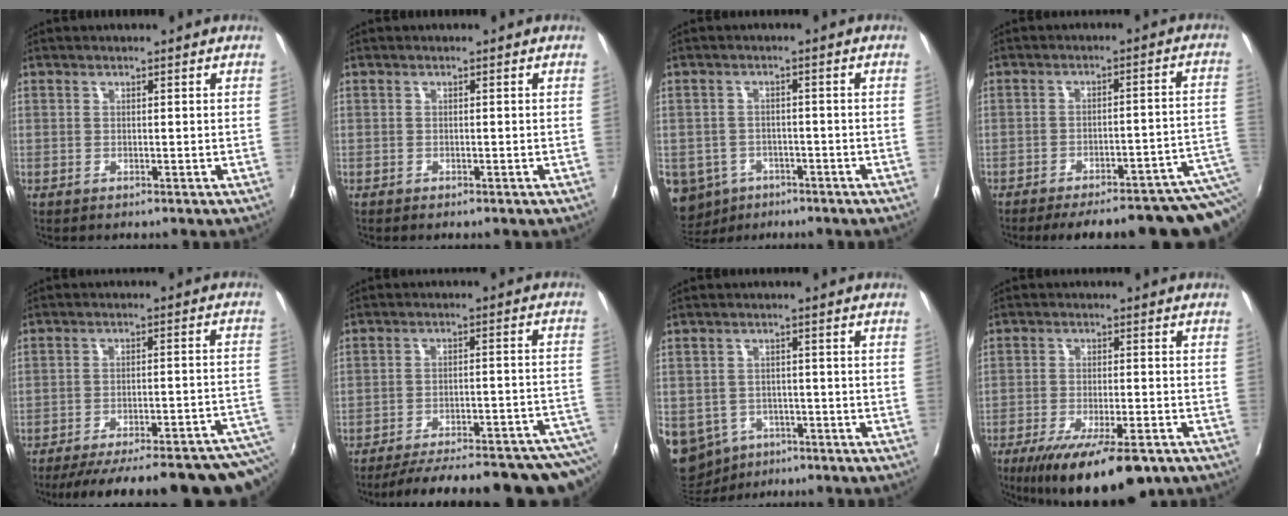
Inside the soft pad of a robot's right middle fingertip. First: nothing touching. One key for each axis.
{"total": 0.9, "fx": -0.7, "fy": 0.3, "fz": 0.4, "tx": -0.008, "ty": -0.001, "tz": -0.010}
{"total": 9.8, "fx": -5.7, "fy": 7.7, "fz": 2.3, "tx": -0.065, "ty": -0.002, "tz": -0.078}
{"total": 20.3, "fx": -15.0, "fy": 4.6, "fz": 12.9, "tx": -0.116, "ty": 0.015, "tz": -0.183}
{"total": 25.6, "fx": -21.5, "fy": 2.8, "fz": 13.7, "tx": -0.140, "ty": -0.013, "tz": -0.280}
{"total": 25.6, "fx": -22.4, "fy": 2.4, "fz": 12.1, "tx": -0.119, "ty": -0.006, "tz": -0.293}
{"total": 15.7, "fx": -7.2, "fy": 12.7, "fz": 5.7, "tx": -0.170, "ty": 0.003, "tz": -0.091}
{"total": 13.6, "fx": -9.4, "fy": 3.1, "fz": 9.4, "tx": -0.134, "ty": -0.025, "tz": -0.146}